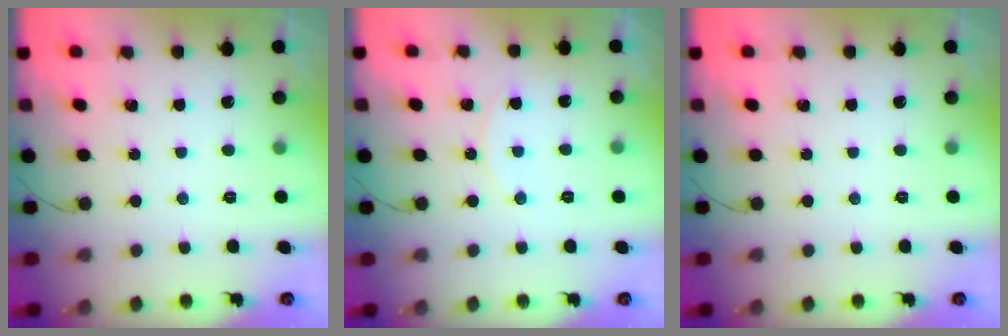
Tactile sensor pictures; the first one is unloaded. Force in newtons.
{"total": 4.8, "press": 4.8, "slide": 0.4}
{"total": 0.0}